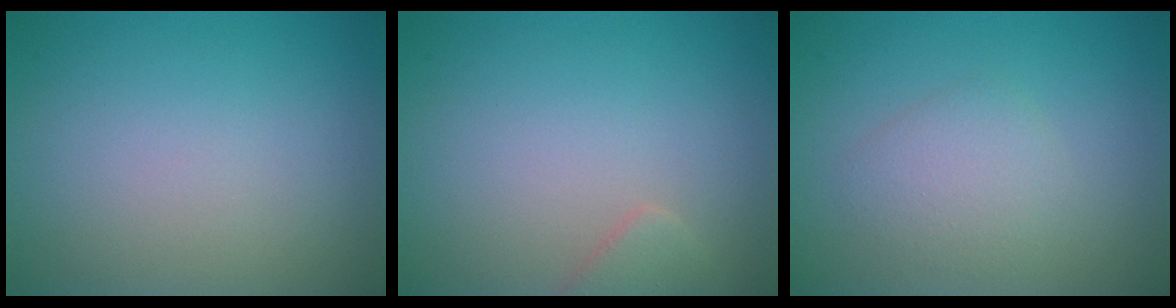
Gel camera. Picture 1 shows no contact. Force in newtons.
{"total": 1.4, "press": 1.4, "slide": 0.1}
{"total": 2.4, "press": 2.4, "slide": 0.1}